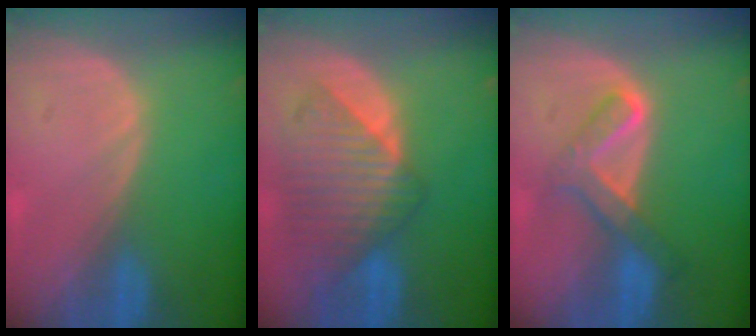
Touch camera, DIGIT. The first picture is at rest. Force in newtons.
{"total": 9.2, "press": 8.2, "slide": 4.0}
{"total": 5.7, "press": 5.6, "slide": 1.0}